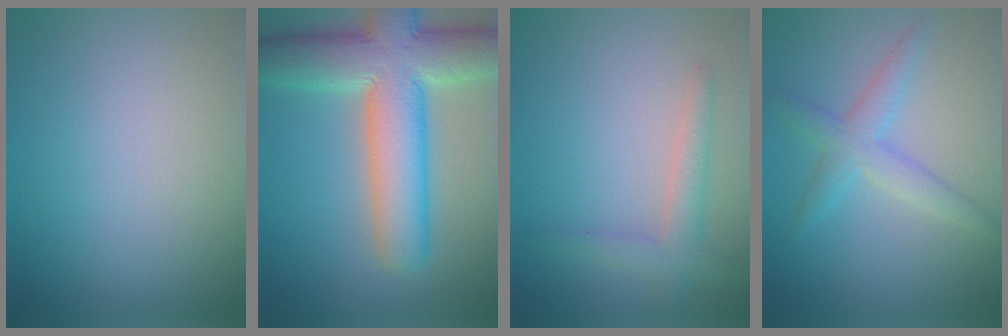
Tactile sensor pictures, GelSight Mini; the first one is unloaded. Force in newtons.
{"total": 11.1, "press": 11.0, "slide": 0.6}
{"total": 2.5, "press": 2.5, "slide": 0.1}
{"total": 2.9, "press": 2.9, "slide": 0.1}